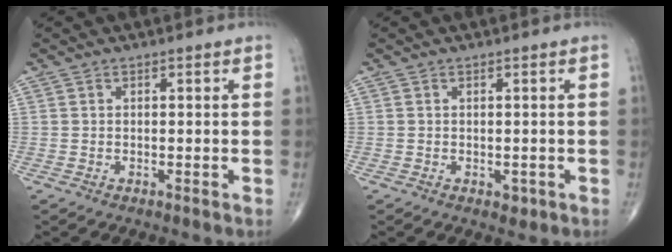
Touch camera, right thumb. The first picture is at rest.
{"total": 1.3, "force": [-0.4, 0.9, 0.8], "torque": [-0.001, 0.000, -0.003]}